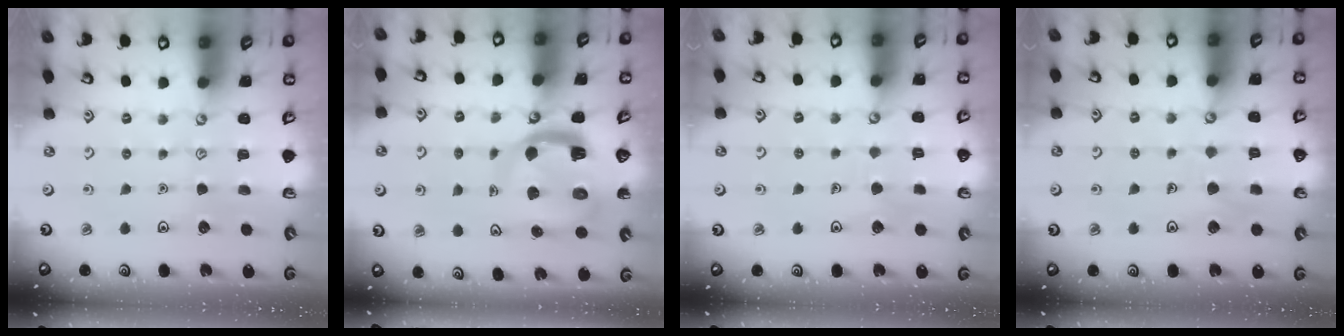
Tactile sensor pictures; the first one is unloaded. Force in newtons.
{"total": 9.0, "press": 9.0, "slide": 1.2}
{"total": 2.7, "press": 2.7, "slide": 0.1}
{"total": 5.4, "press": 5.4, "slide": 0.5}